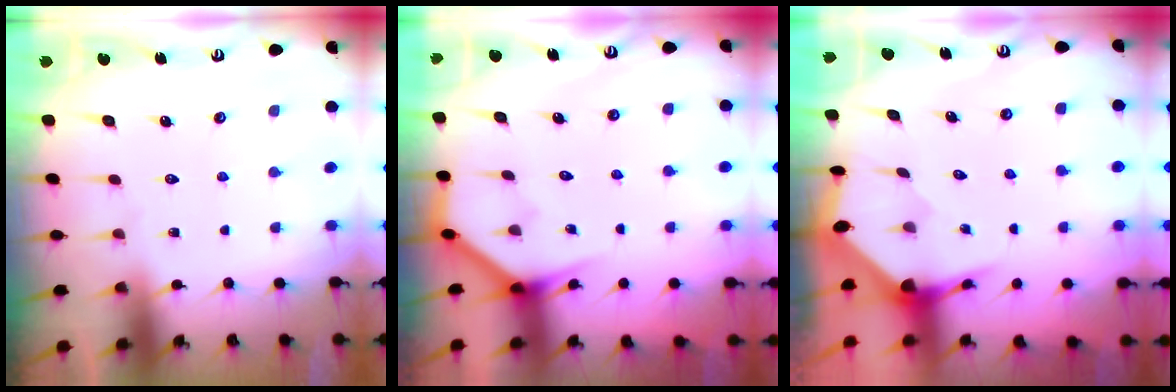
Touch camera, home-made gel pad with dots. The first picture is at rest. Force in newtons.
{"total": 3.8, "press": 3.8, "slide": 0.3}
{"total": 3.5, "press": 3.5, "slide": 0.5}